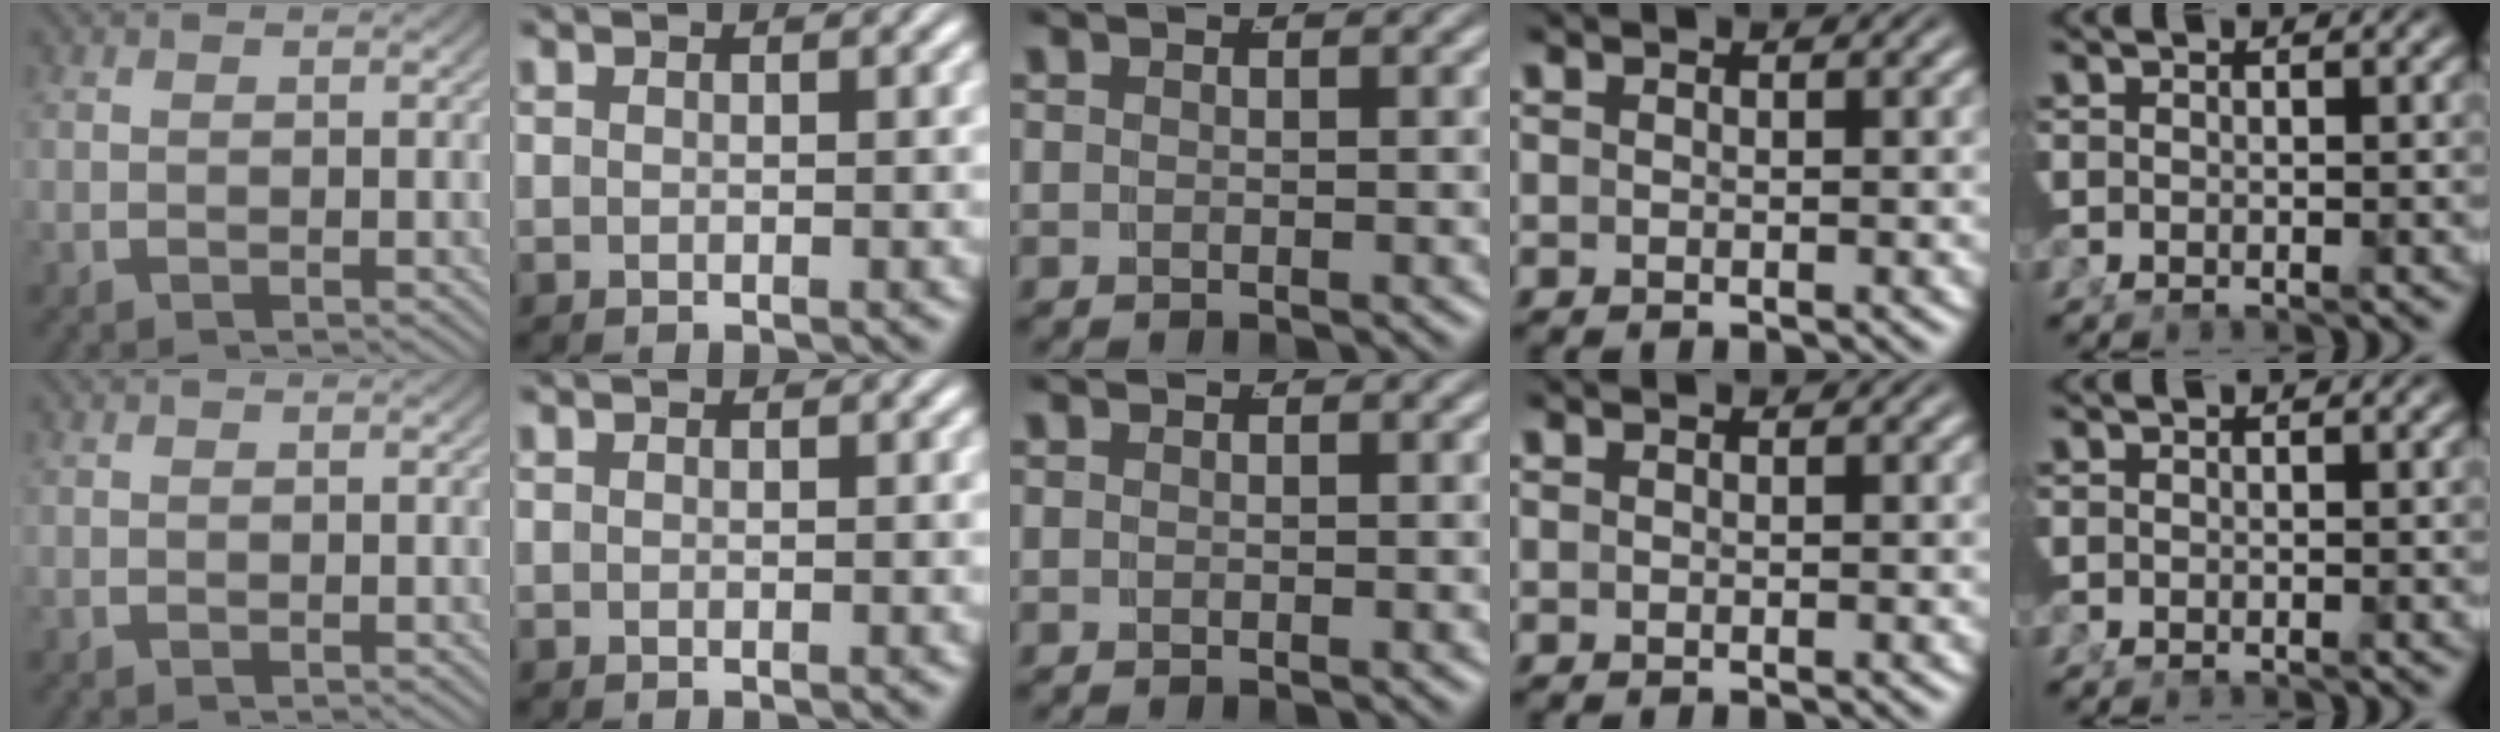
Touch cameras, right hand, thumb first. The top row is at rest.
{}